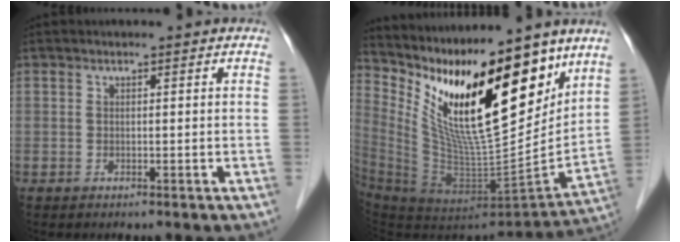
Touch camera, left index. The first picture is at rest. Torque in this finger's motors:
{"motor_torque": [2.14, 0.00, 1.06, 0.21]}